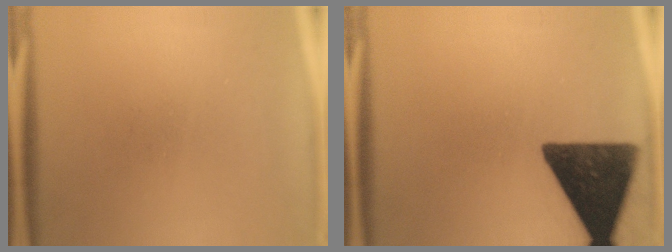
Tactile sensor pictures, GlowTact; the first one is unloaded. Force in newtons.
{"total": 15.5}